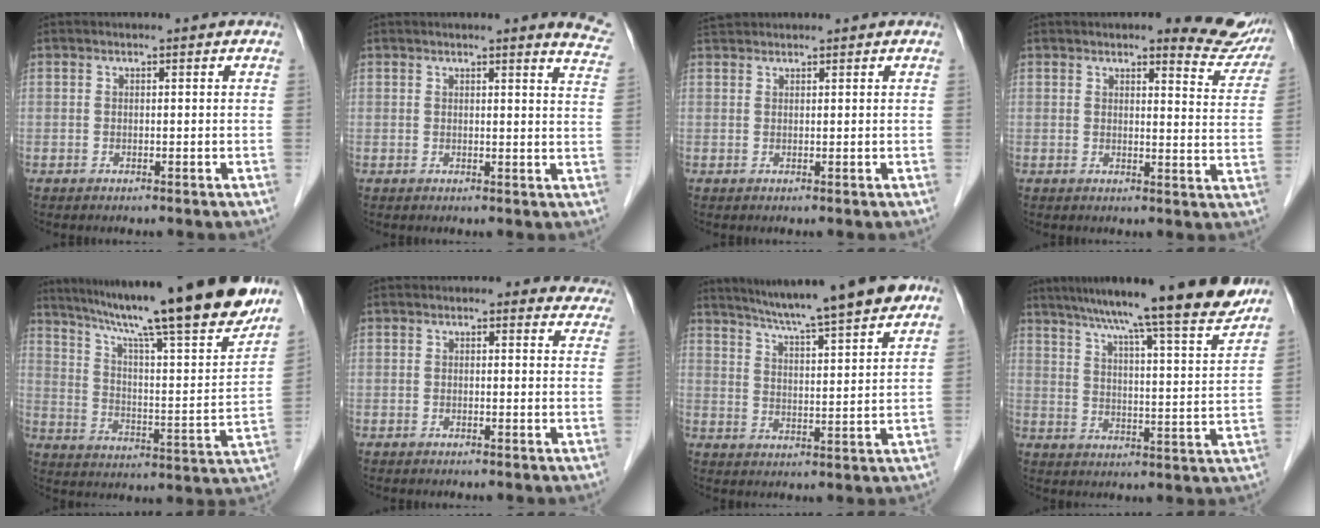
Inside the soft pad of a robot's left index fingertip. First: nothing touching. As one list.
[{"total": 6.8, "force": [6.1, 0.2, 2.9], "torque": [-0.017, -0.028, 0.038]}, {"total": 2.2, "force": [2.2, 0.3, 0.3], "torque": [-0.012, 0.024, 0.043]}, {"total": 8.8, "force": [8.0, 2.1, 2.9], "torque": [-0.010, -0.027, 0.067]}, {"total": 24.6, "force": [20.2, 0.6, 14.1], "torque": [-0.232, -0.031, 0.296]}, {"total": 4.6, "force": [3.9, 2.2, 0.9], "torque": [0.014, -0.001, 0.020]}, {"total": 14.9, "force": [12.3, -0.4, 8.4], "torque": [-0.132, 0.007, 0.174]}, {"total": 18.8, "force": [16.0, -0.2, 9.8], "torque": [-0.146, -0.014, 0.222]}]